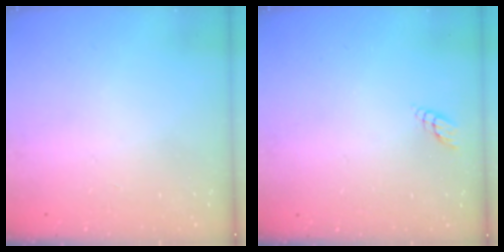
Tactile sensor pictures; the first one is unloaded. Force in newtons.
{"total": 2.8, "press": 2.8, "slide": 0.3}